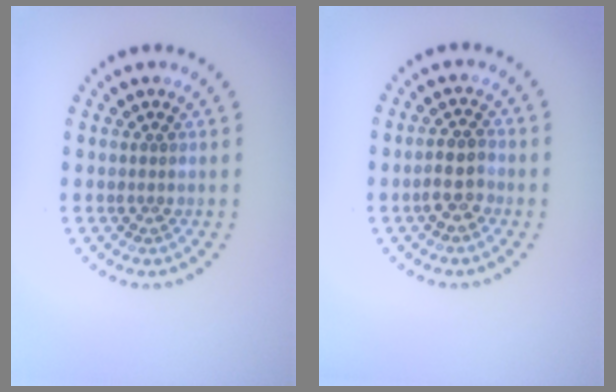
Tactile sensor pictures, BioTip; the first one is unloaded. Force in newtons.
{"total": 2.4, "press": 2.3, "slide": 0.8}